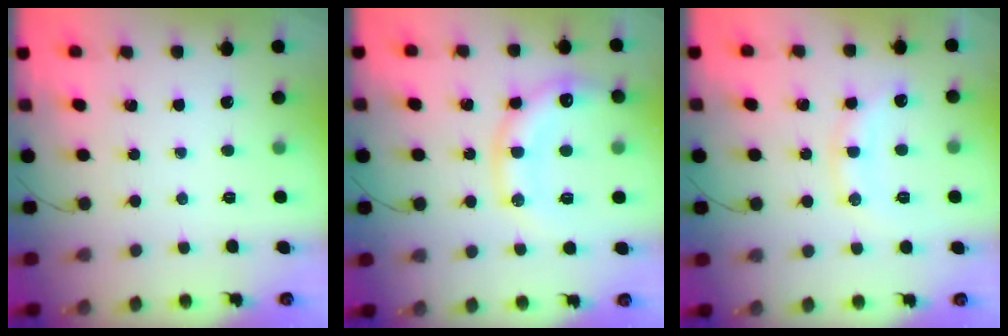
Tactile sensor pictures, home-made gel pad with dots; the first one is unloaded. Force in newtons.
{"total": 15.5, "press": 15.3, "slide": 2.3}
{"total": 12.2, "press": 12.2, "slide": 0.4}